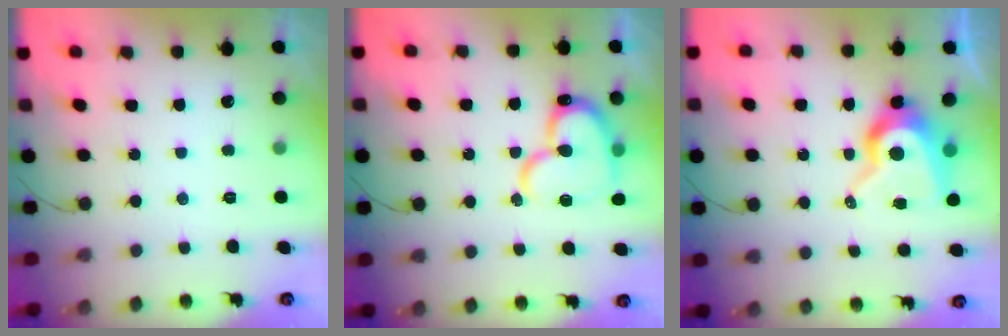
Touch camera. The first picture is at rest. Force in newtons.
{"total": 17.4, "press": 17.3, "slide": 1.3}
{"total": 12.3, "press": 12.3, "slide": 1.1}